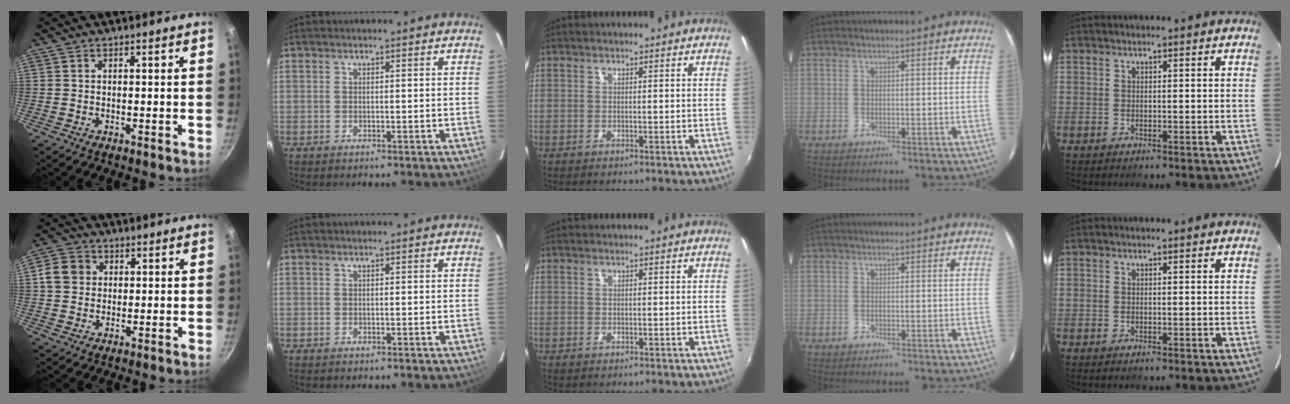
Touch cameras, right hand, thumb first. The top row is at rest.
{"thumb": {"total": 5.9, "force": [0.9, 5.2, 2.5], "torque": [-0.025, 0.007, 0.005]}}